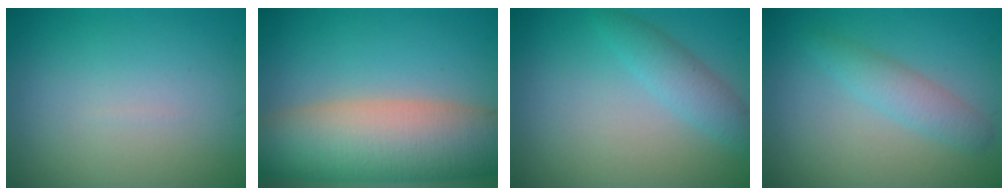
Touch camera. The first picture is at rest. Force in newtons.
{"total": 10.6, "press": 10.6, "slide": 0.8}
{"total": 2.3, "press": 2.3, "slide": 0.2}
{"total": 2.3, "press": 2.3, "slide": 0.0}